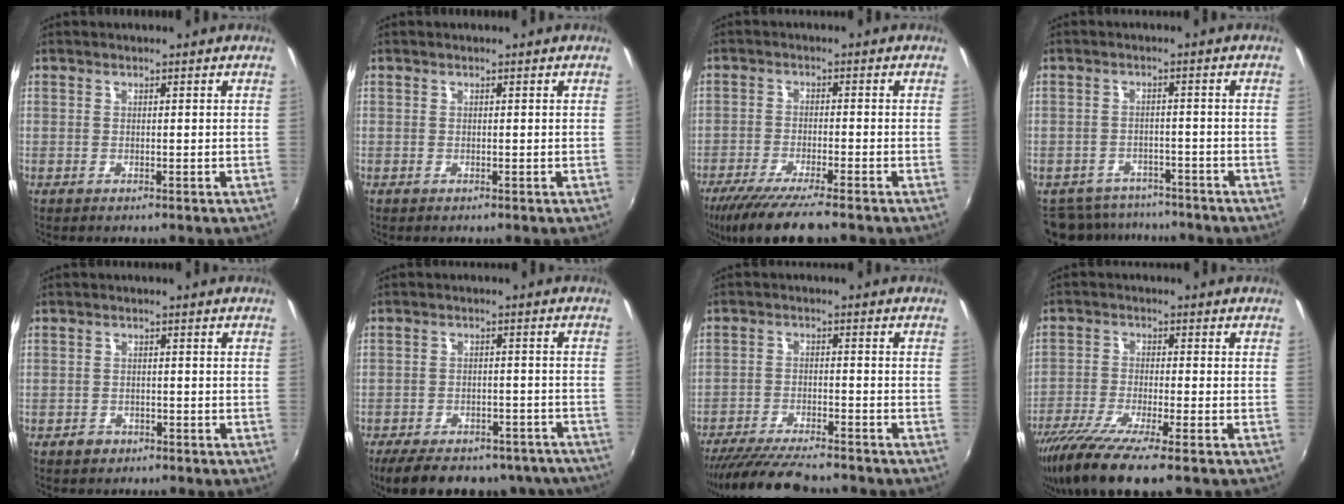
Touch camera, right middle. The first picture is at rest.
{"total": 0.0}
{"total": 10.4, "force": [-8.4, 0.6, 6.2], "torque": [-0.134, -0.034, -0.142]}
{"total": 10.1, "force": [-8.8, 4.5, 2.2], "torque": [-0.064, 0.001, -0.125]}
{"total": 2.1, "force": [-1.4, 1.5, 0.5], "torque": [-0.013, 0.001, -0.019]}
{"total": 19.7, "force": [-16.4, 7.7, 7.9], "torque": [-0.158, 0.009, -0.199]}
{"total": 12.4, "force": [-11.0, 1.7, 5.3], "torque": [-0.124, -0.020, -0.182]}
{"total": 11.7, "force": [-8.3, 1.2, 8.2], "torque": [-0.179, -0.045, -0.151]}